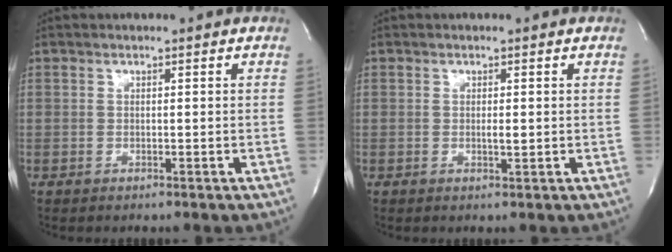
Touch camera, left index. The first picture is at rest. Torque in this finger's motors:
{"motor_torque": [0.15, 0.05, 0.01, 0.00]}